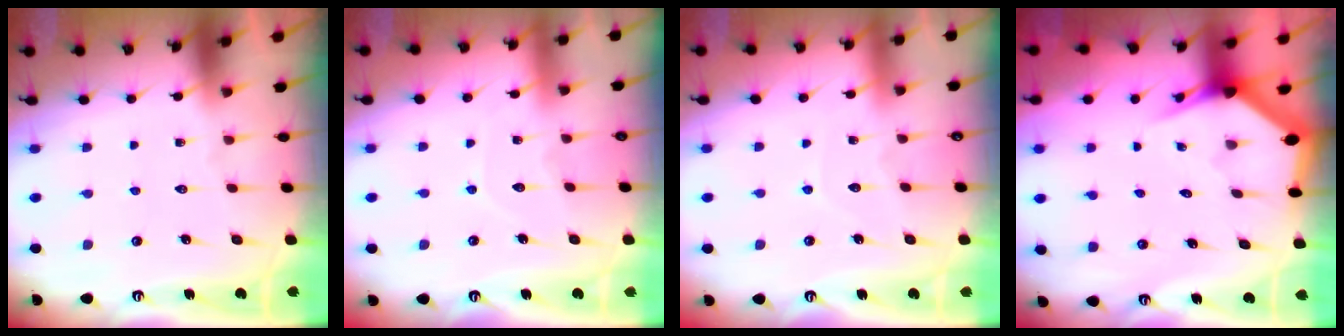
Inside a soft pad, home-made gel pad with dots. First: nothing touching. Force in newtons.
{"total": 5.5, "press": 5.4, "slide": 0.5}
{"total": 4.9, "press": 4.9, "slide": 0.4}
{"total": 2.9, "press": 2.9, "slide": 0.2}